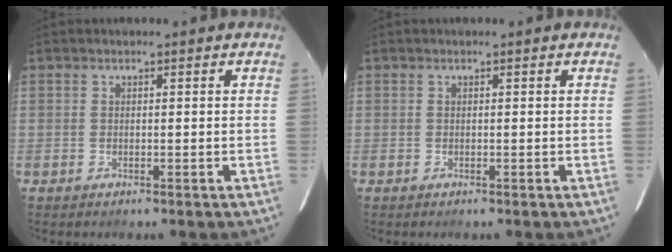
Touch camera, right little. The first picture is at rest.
{"total": 0.0}